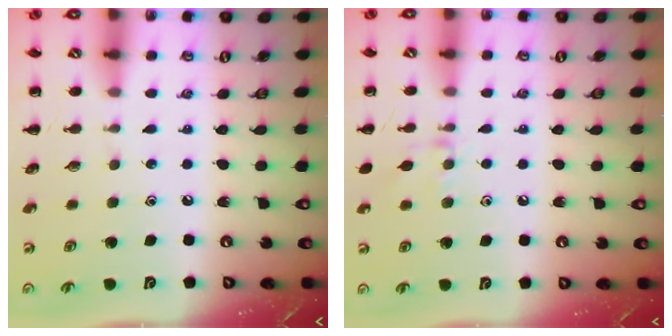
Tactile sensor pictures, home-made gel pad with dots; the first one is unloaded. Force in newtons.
{"total": 7.3, "press": 7.2, "slide": 1.4}